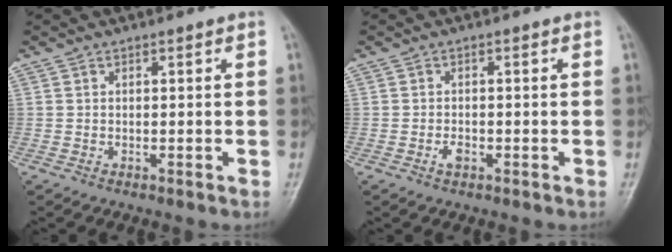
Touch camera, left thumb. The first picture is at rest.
{"total": 1.8, "force": [-0.8, 1.0, 1.2], "torque": [-0.019, 0.005, -0.014]}